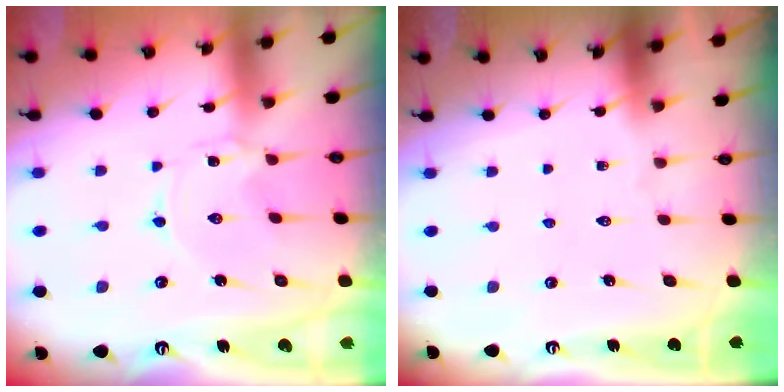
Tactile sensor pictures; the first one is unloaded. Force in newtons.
{"total": 0.0}